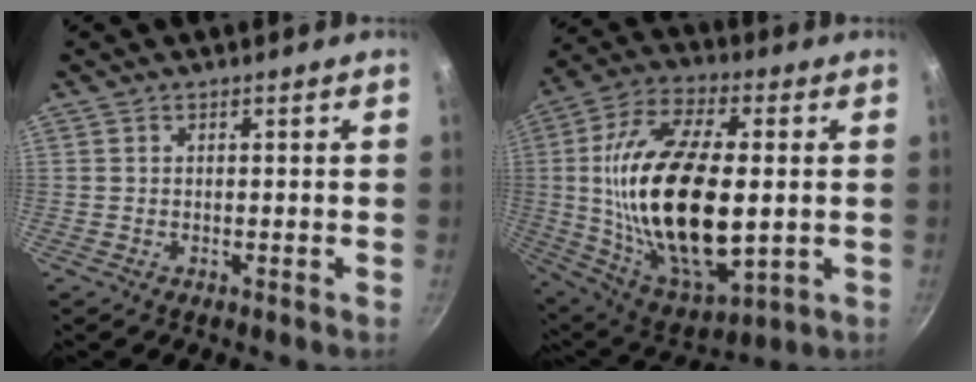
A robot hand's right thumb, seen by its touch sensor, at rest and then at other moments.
{"total": 27.4, "force": [0.5, 13.3, 24.0], "torque": [-0.455, 0.001, 0.014]}